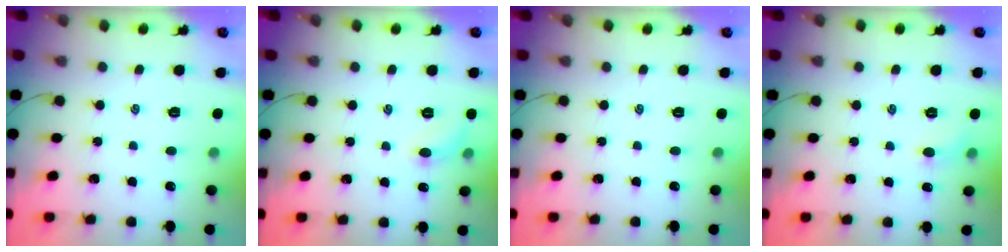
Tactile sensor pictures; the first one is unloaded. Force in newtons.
{"total": 5.6, "press": 5.4, "slide": 1.7}
{"total": 0.0}
{"total": 3.8, "press": 3.6, "slide": 1.2}